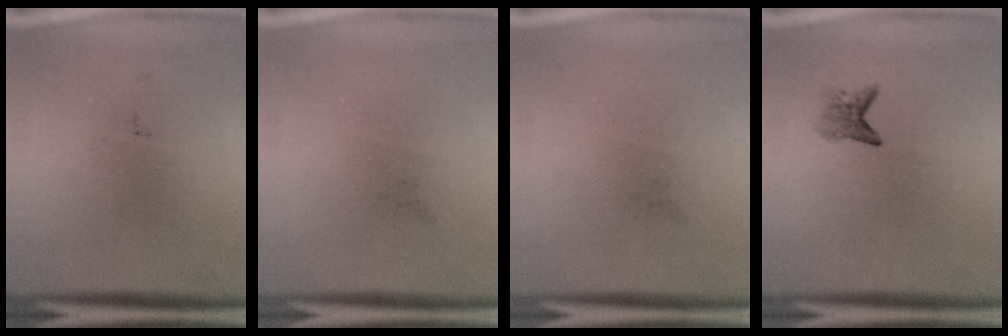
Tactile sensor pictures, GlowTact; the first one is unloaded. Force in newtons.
{"total": 0.0}
{"total": 0.0}
{"total": 1.8}